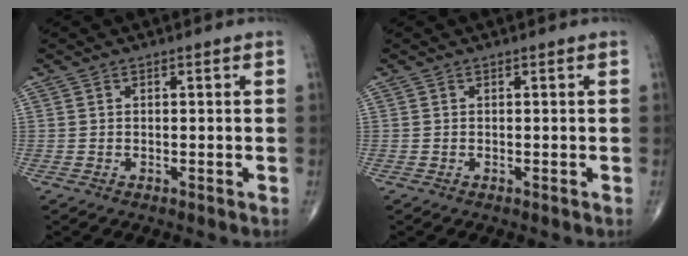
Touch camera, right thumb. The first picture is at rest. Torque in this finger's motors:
{"motor_torque": [0.07, 0.02, 0.32, 0.16, -0.01]}